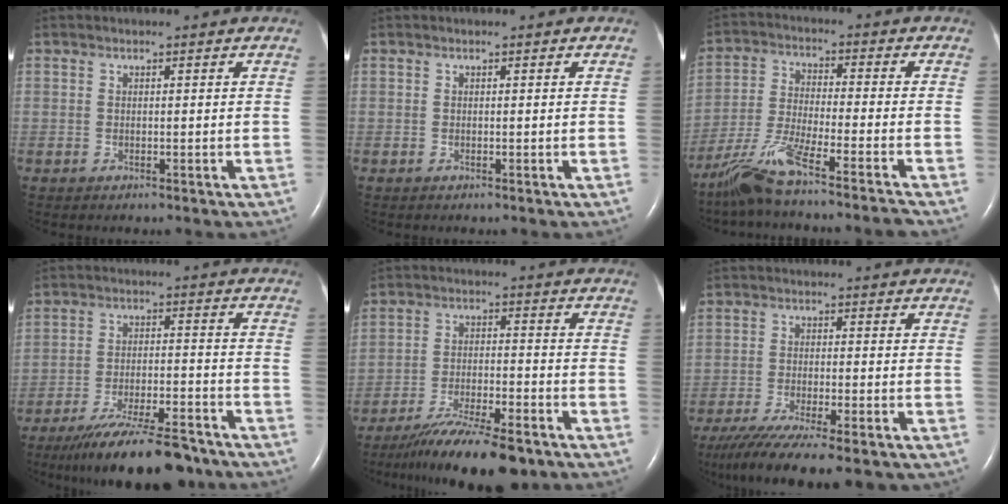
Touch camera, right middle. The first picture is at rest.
{"total": 0.0}
{"total": 12.1, "force": [-10.0, -1.3, 6.8], "torque": [-0.129, -0.019, -0.175]}
{"total": 15.8, "force": [-13.2, 2.6, 8.3], "torque": [-0.123, -0.011, -0.205]}
{"total": 14.1, "force": [-11.3, 1.9, 8.1], "torque": [-0.140, -0.027, -0.184]}
{"total": 15.3, "force": [-12.1, 2.3, 9.1], "torque": [-0.148, -0.032, -0.187]}